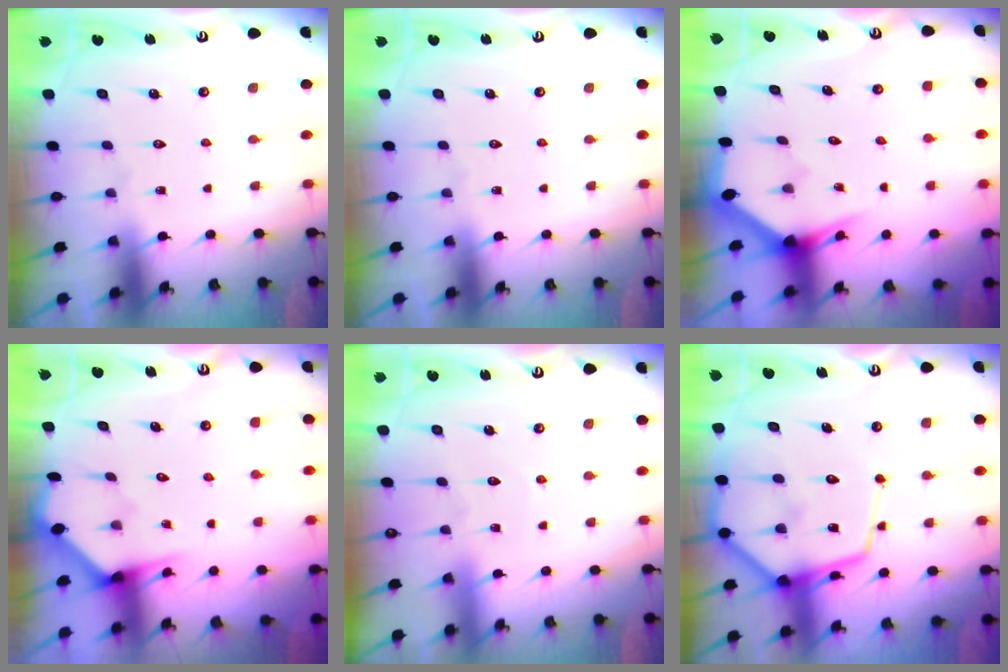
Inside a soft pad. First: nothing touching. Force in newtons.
{"total": 0.0}
{"total": 2.9, "press": 2.9, "slide": 0.1}
{"total": 3.5, "press": 3.4, "slide": 0.3}
{"total": 2.9, "press": 2.9, "slide": 0.2}
{"total": 14.1, "press": 14.0, "slide": 1.6}